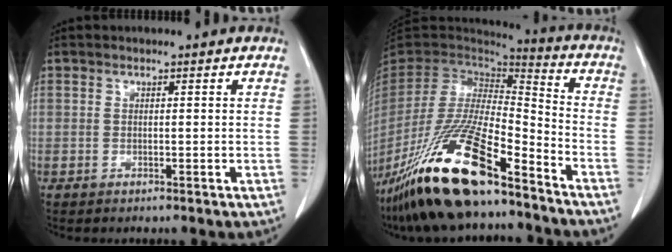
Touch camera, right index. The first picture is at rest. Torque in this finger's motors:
{"motor_torque": [1.10, -1.04, 0.89, 0.21]}